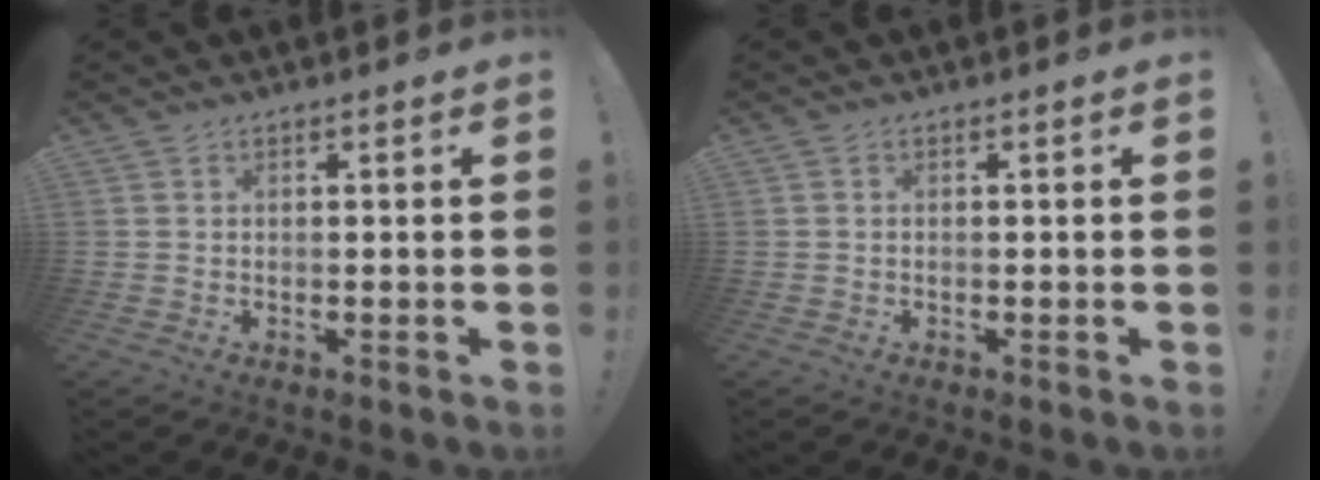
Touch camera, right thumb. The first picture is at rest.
{"total": 0.0}